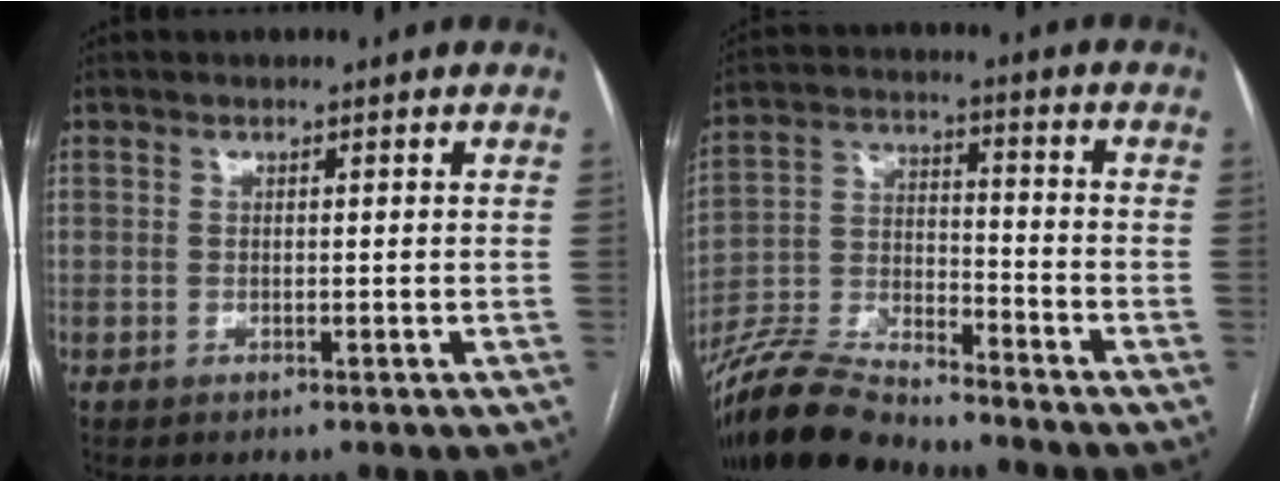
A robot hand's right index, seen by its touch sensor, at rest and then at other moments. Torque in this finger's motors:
{"motor_torque": [0.16, -0.84, 0.21, 0.07]}